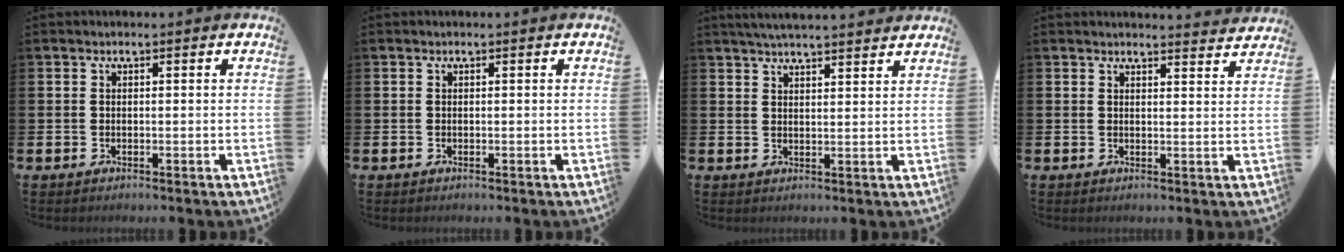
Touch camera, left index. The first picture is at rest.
{"total": 0.0}
{"total": 3.9, "force": [3.8, 0.0, 0.9], "torque": [-0.020, -0.015, 0.067]}
{"total": 2.7, "force": [2.7, 0.1, 0.0], "torque": [0.008, -0.022, 0.045]}